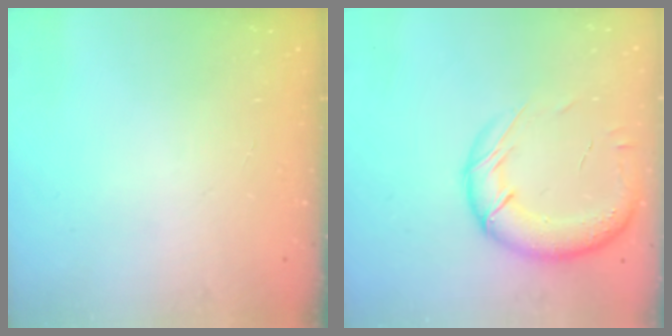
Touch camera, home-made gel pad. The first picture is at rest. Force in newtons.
{"total": 19.3, "press": 18.8, "slide": 4.3}